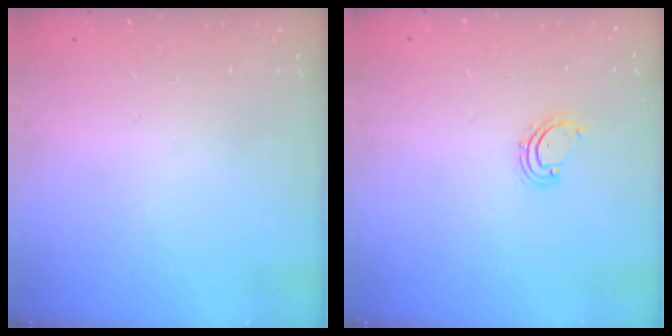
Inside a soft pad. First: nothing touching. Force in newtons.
{"total": 2.6, "press": 2.6, "slide": 0.3}